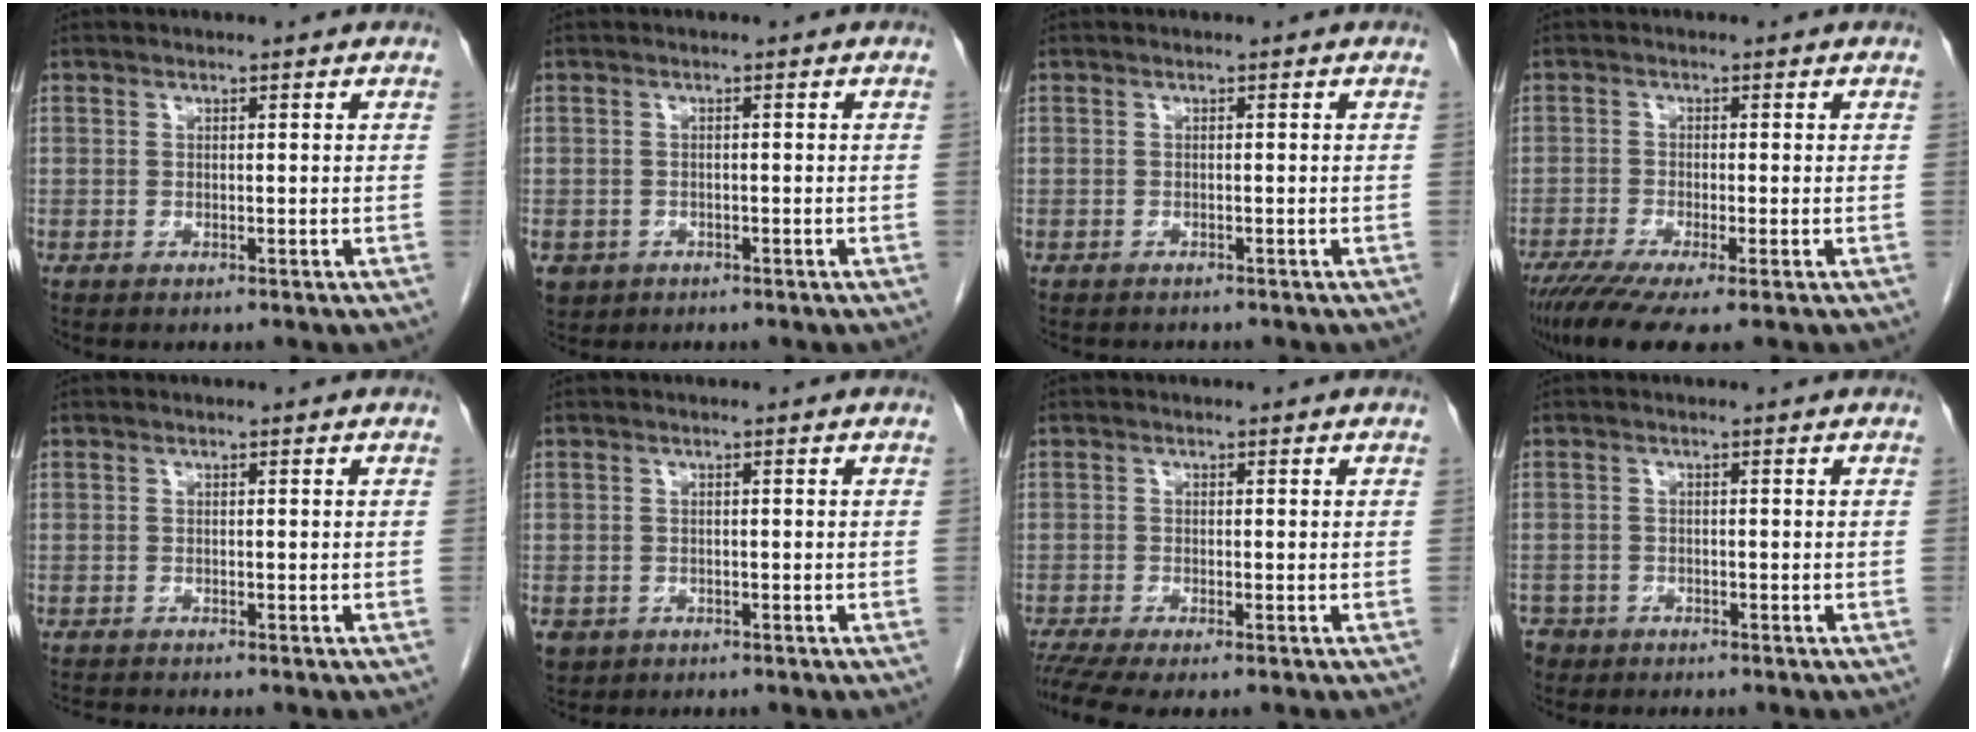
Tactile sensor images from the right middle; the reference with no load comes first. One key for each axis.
{"total": 4.1, "fx": -2.1, "fy": 3.4, "fz": 1.0, "tx": -0.020, "ty": 0.000, "tz": -0.028}
{"total": 2.3, "fx": -2.1, "fy": 0.9, "fz": 0.6, "tx": -0.012, "ty": -0.004, "tz": -0.026}
{"total": 7.8, "fx": -5.4, "fy": 0.7, "fz": 5.7, "tx": -0.092, "ty": -0.019, "tz": -0.093}
{"total": 1.4, "fx": -1.4, "fy": -0.3, "fz": 0.1, "tx": -0.007, "ty": -0.007, "tz": -0.027}
{"total": 3.2, "fx": -1.7, "fy": 2.6, "fz": 0.8, "tx": -0.014, "ty": -0.001, "tz": -0.024}
{"total": 4.7, "fx": -3.6, "fy": 0.4, "fz": 2.9, "tx": -0.052, "ty": -0.009, "tz": -0.066}
{"total": 3.6, "fx": -2.8, "fy": 2.3, "fz": 0.2, "tx": -0.001, "ty": 0.002, "tz": -0.051}